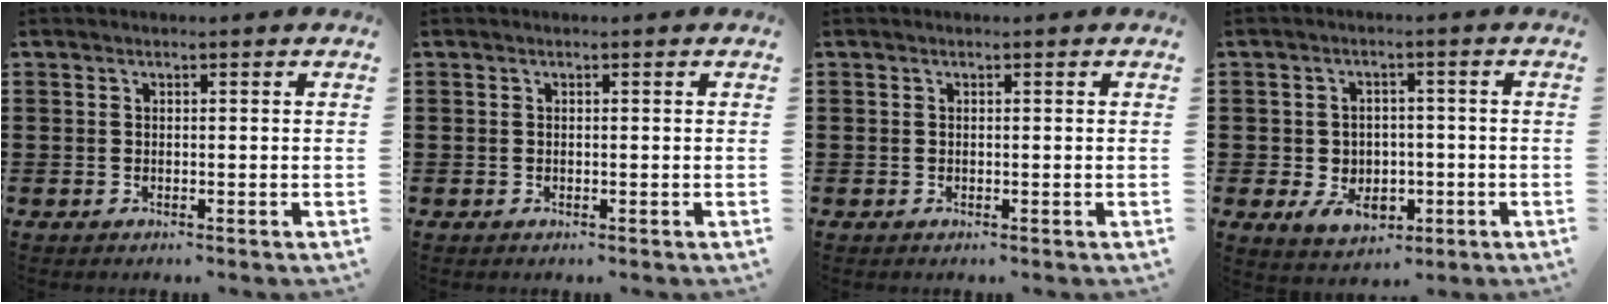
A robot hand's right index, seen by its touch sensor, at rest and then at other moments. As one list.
[{"total": 0.0}, {"total": 0.0}, {"total": 4.6, "force": [-1.5, 3.7, 2.3], "torque": [-0.056, 0.009, -0.030]}]